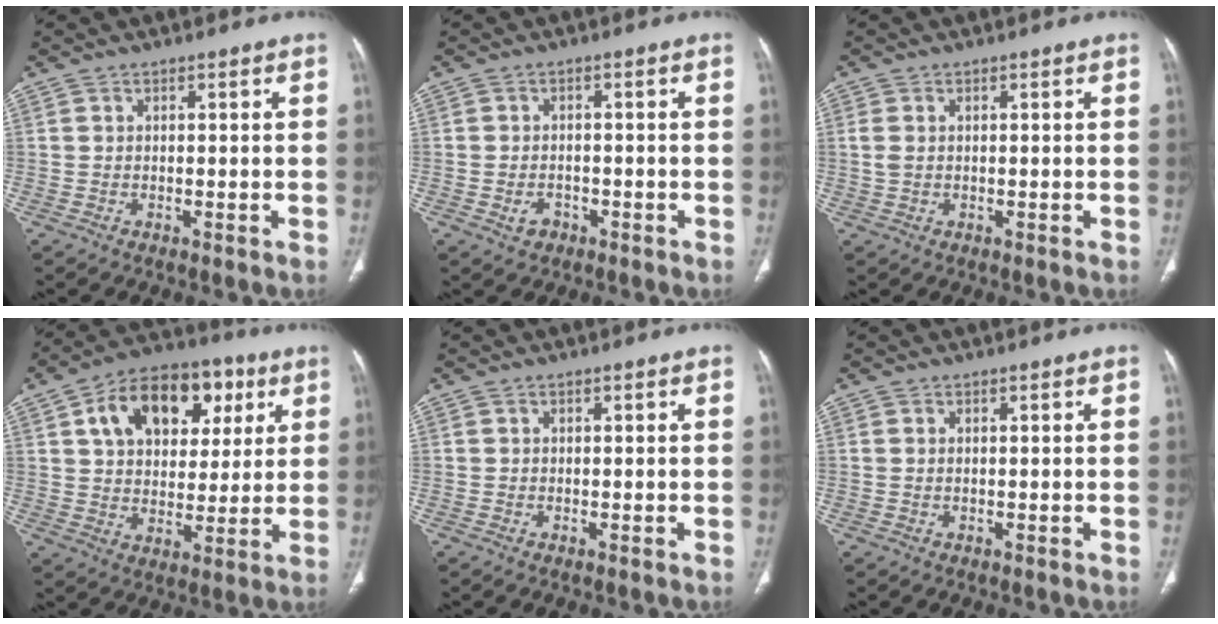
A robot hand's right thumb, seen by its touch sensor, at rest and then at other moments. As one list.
[{"total": 2.6, "force": [-1.3, 1.9, 1.2], "torque": [-0.018, 0.010, -0.016]}, {"total": 2.1, "force": [0.3, 1.4, 1.5], "torque": [-0.047, 0.006, 0.009]}, {"total": 18.4, "force": [7.0, 12.1, 12.1], "torque": [-0.148, 0.005, 0.109]}, {"total": 0.0}, {"total": 0.0}]